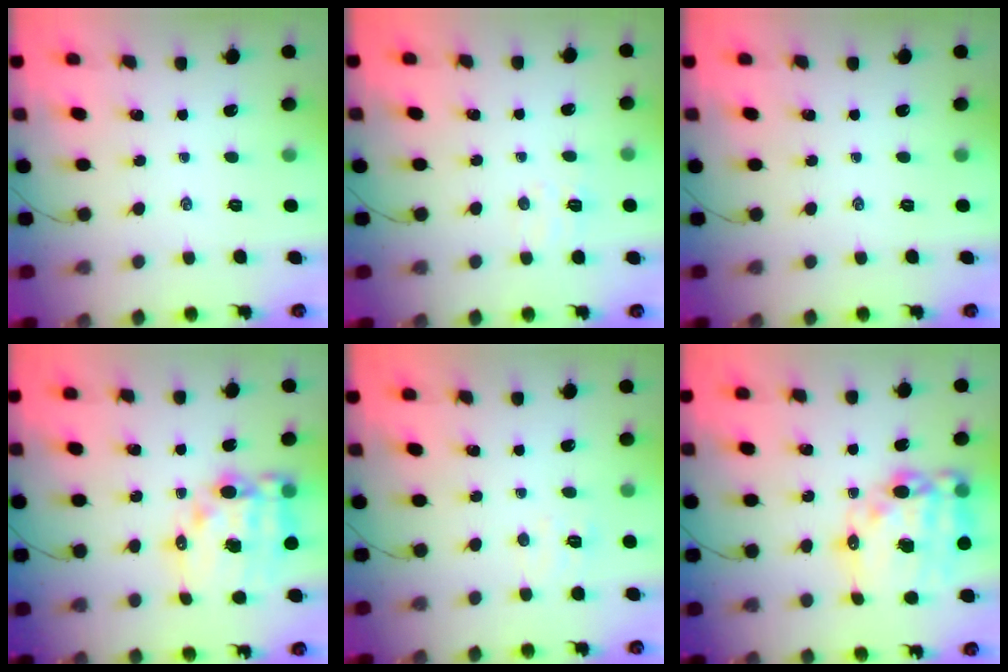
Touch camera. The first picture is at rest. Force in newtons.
{"total": 4.5, "press": 4.4, "slide": 1.0}
{"total": 0.0}
{"total": 14.8, "press": 14.4, "slide": 3.4}
{"total": 4.6, "press": 4.5, "slide": 1.0}
{"total": 20.9, "press": 20.4, "slide": 4.6}